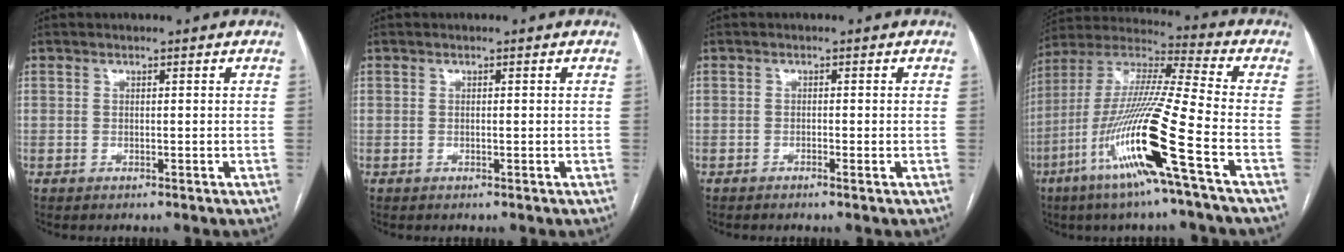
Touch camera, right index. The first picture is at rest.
{"total": 0.0}
{"total": 0.9, "force": [-0.5, -0.1, 0.6], "torque": [-0.013, 0.000, -0.008]}
{"total": 19.2, "force": [-7.9, -0.9, 17.5], "torque": [-0.364, -0.026, -0.160]}